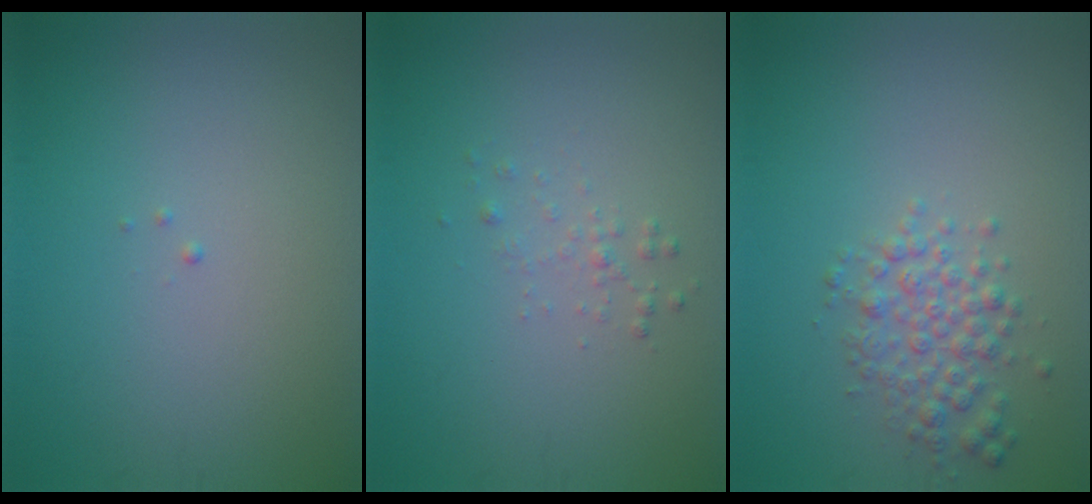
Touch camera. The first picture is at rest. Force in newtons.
{"total": 0.9, "press": 0.9, "slide": 0.0}
{"total": 2.8, "press": 2.8, "slide": 0.1}